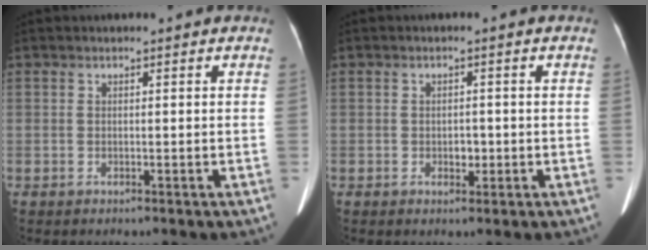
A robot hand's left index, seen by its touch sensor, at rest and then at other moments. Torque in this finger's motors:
{"motor_torque": [-0.01, 0.01, 0.00, 0.00]}